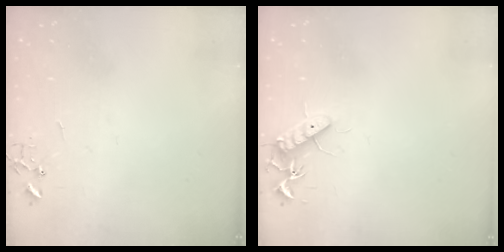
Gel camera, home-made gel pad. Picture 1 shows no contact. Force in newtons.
{"total": 11.5, "press": 11.5, "slide": 1.0}